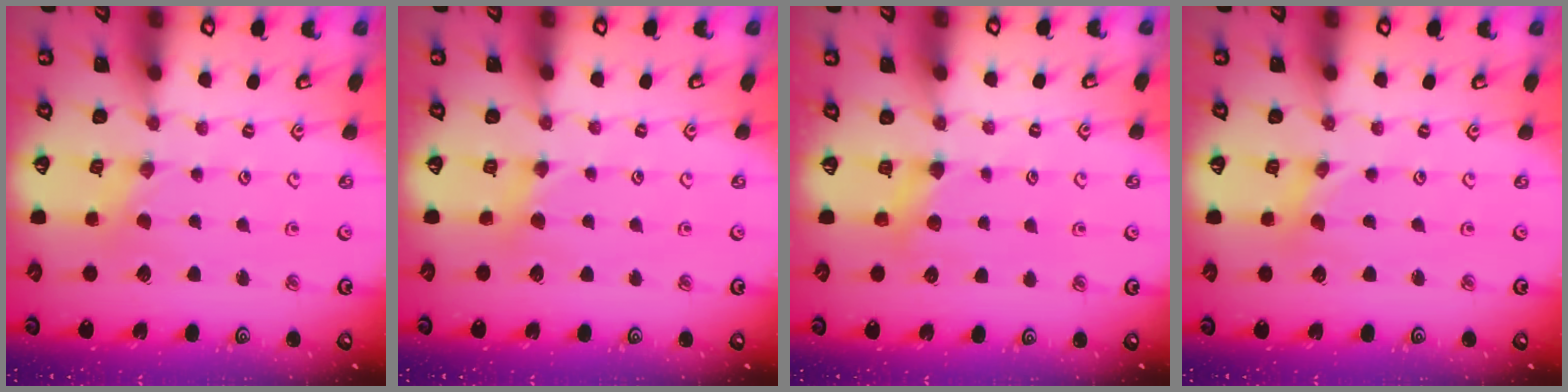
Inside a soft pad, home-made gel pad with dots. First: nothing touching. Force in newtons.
{"total": 2.5, "press": 2.5, "slide": 0.4}
{"total": 5.0, "press": 5.0, "slide": 0.6}
{"total": 0.0}